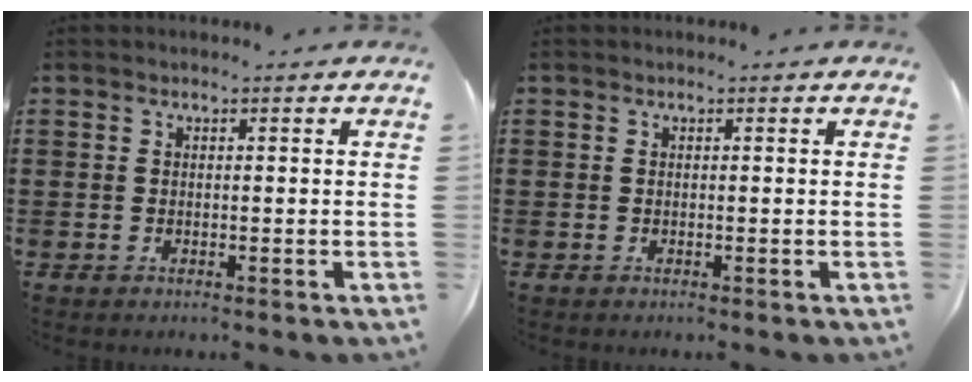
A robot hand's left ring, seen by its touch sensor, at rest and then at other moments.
{"total": 0.0}